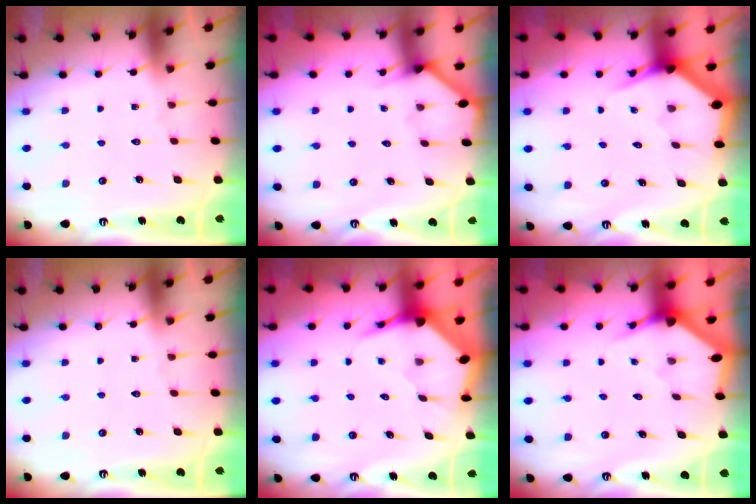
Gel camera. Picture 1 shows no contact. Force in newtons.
{"total": 1.7, "press": 1.7, "slide": 0.2}
{"total": 2.9, "press": 2.9, "slide": 0.2}
{"total": 0.0}
{"total": 4.3, "press": 4.3, "slide": 0.5}
{"total": 3.0, "press": 3.0, "slide": 0.1}